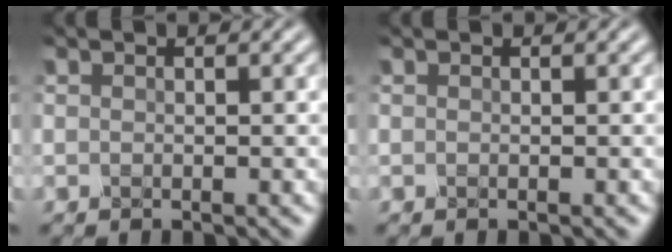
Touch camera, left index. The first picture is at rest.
{"total": 0.0}